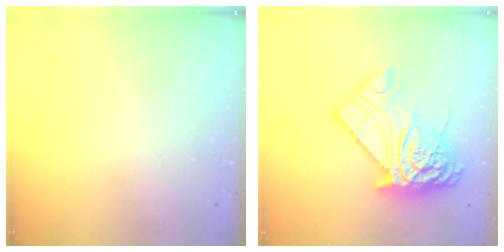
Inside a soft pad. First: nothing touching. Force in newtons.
{"total": 22.9, "press": 22.8, "slide": 2.0}